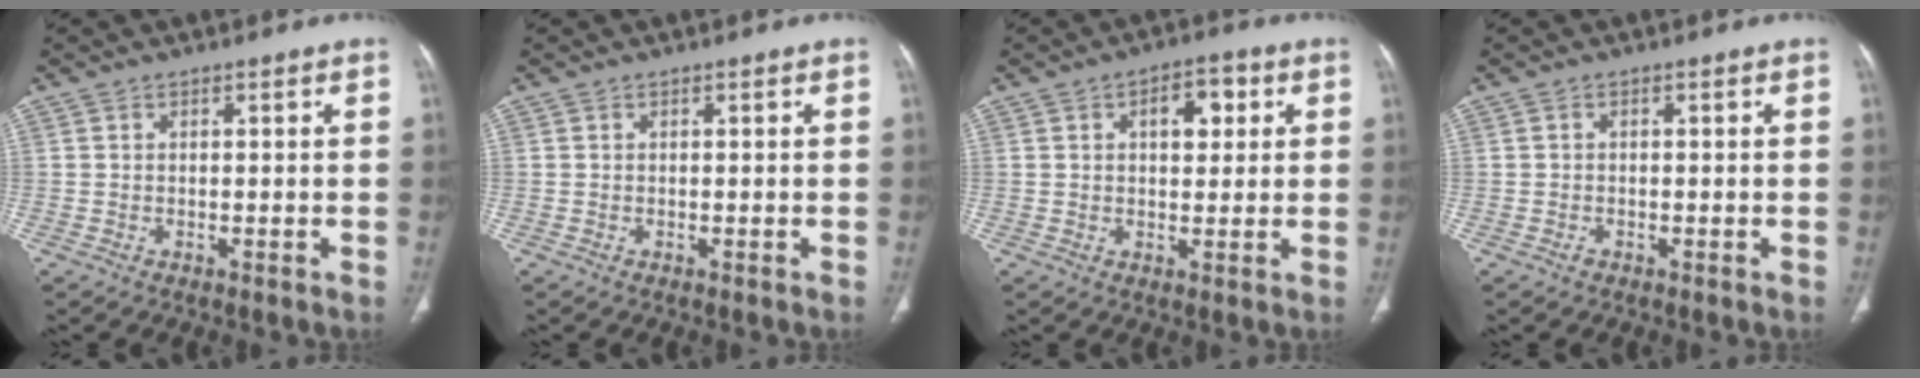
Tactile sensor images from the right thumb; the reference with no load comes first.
{"total": 0.0}
{"total": 6.5, "force": [2.0, 3.7, 4.9], "torque": [-0.043, 0.005, 0.026]}
{"total": 0.8, "force": [-0.4, 0.6, 0.3], "torque": [-0.002, 0.001, -0.008]}